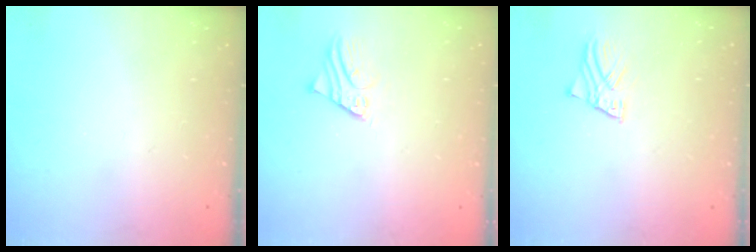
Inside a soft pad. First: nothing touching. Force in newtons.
{"total": 2.1, "press": 2.1, "slide": 0.1}
{"total": 2.3, "press": 2.3, "slide": 0.1}